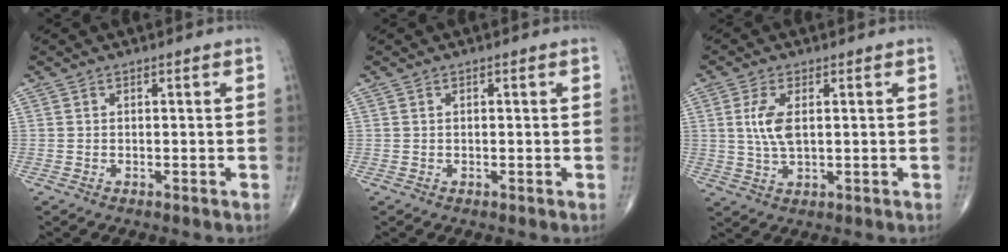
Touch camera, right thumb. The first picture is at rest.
{"total": 0.0}
{"total": 5.7, "force": [1.0, 2.6, 5.0], "torque": [-0.112, -0.003, 0.022]}